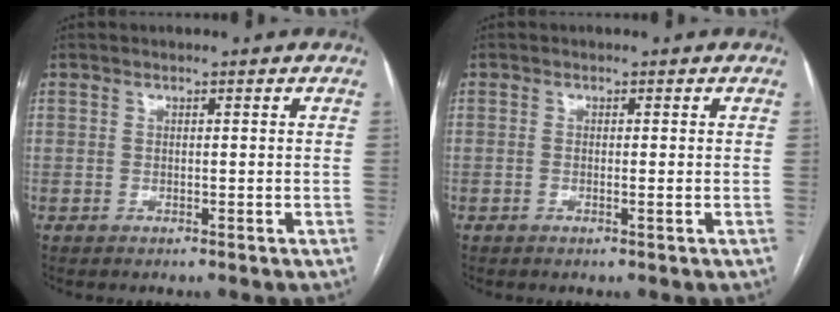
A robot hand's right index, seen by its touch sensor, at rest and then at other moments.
{"total": 0.5, "force": [-0.1, 0.0, 0.5], "torque": [-0.012, 0.001, 0.001]}